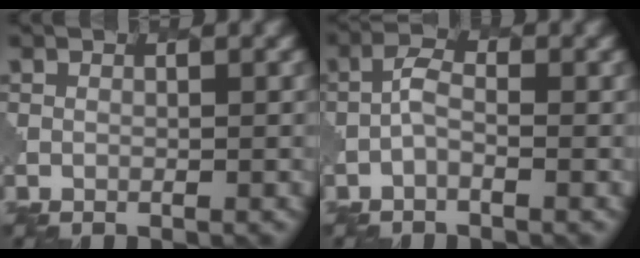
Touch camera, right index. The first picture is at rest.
{"total": 1.2, "force": [-0.5, 0.5, 0.9], "torque": [-0.025, 0.005, -0.015]}